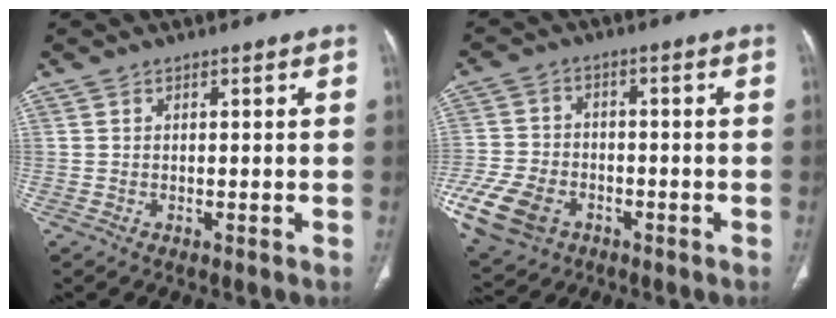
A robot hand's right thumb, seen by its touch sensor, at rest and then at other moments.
{"total": 16.7, "force": [-7.4, 11.8, 9.2], "torque": [-0.232, 0.005, -0.126]}